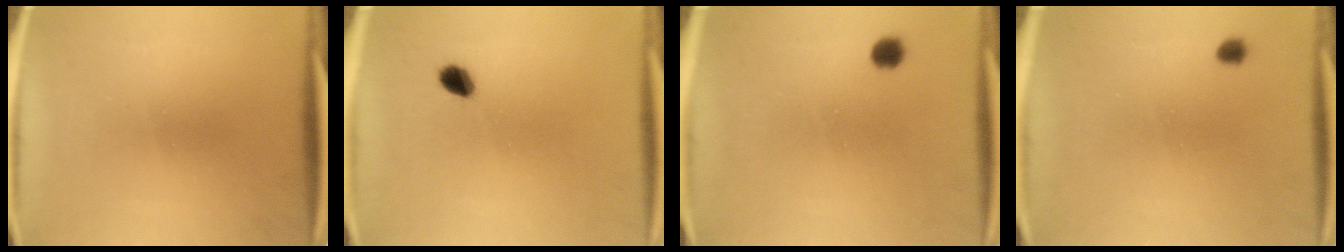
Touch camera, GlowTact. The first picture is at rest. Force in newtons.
{"total": 2.9}
{"total": 1.8}
{"total": 1.3}